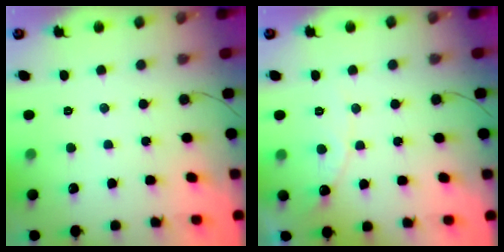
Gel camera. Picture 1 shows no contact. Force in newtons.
{"total": 7.0, "press": 7.0, "slide": 0.6}